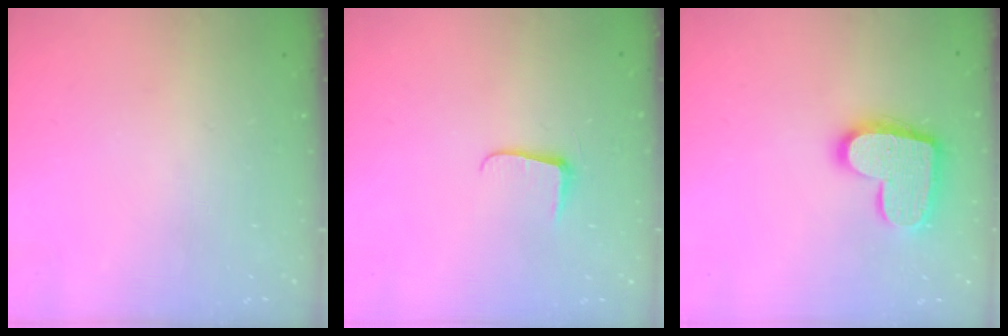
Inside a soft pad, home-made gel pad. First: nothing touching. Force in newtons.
{"total": 5.8, "press": 5.8, "slide": 0.9}
{"total": 15.3, "press": 15.3, "slide": 1.1}